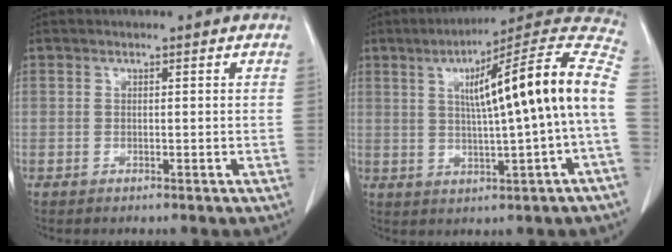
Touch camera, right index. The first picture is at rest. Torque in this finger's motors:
{"motor_torque": [2.08, -0.06, 0.86, 0.21]}